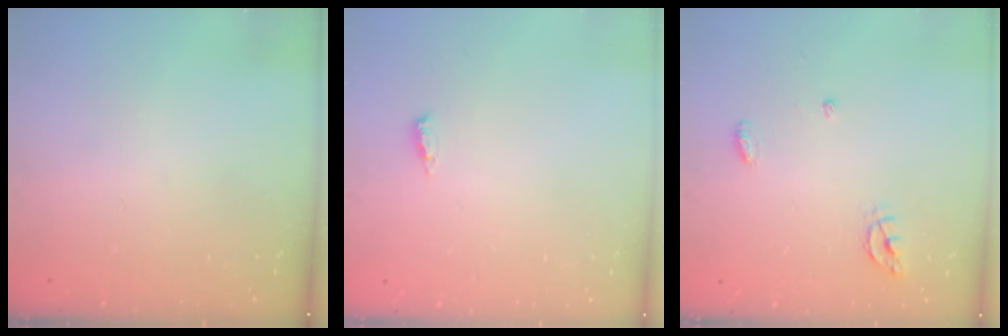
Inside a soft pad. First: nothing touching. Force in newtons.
{"total": 2.7, "press": 2.5, "slide": 1.0}
{"total": 5.0, "press": 5.0, "slide": 0.5}